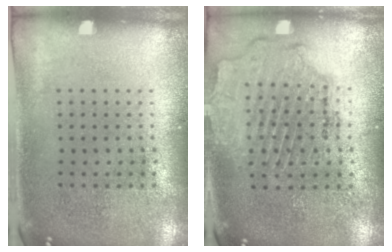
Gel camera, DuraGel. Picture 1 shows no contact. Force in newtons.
{"total": 1.8, "press": 1.7, "slide": 0.6}